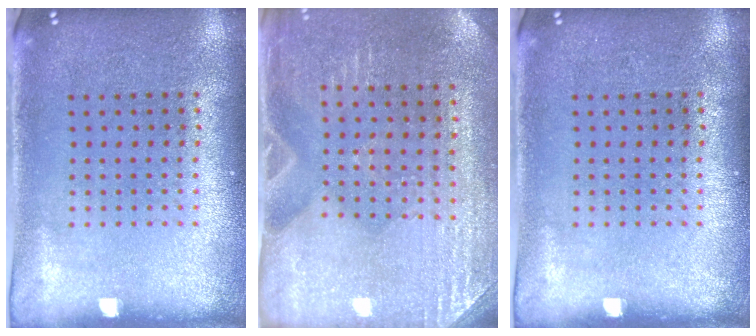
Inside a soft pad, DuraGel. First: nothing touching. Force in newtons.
{"total": 3.0, "press": 2.9, "slide": 0.7}
{"total": 0.0}